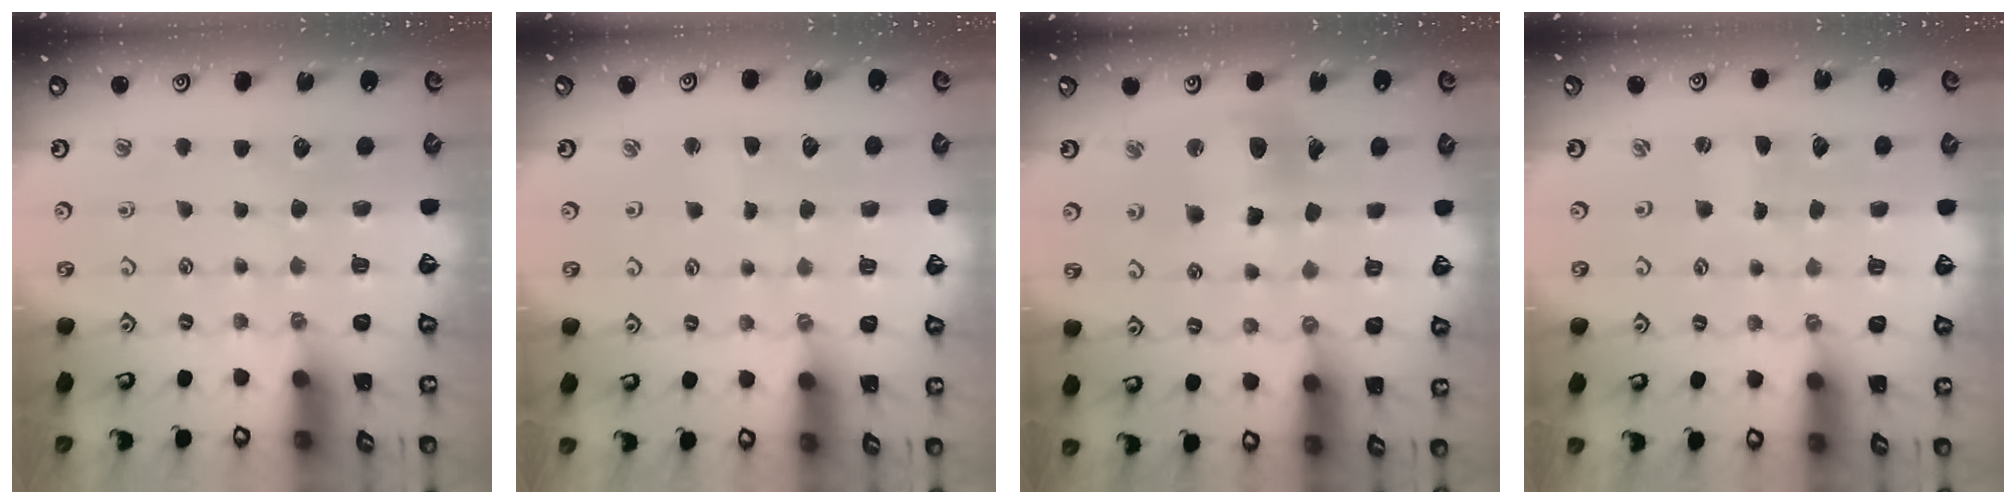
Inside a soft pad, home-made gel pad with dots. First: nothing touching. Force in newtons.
{"total": 1.3, "press": 1.3, "slide": 0.2}
{"total": 11.8, "press": 11.5, "slide": 2.5}
{"total": 0.0}